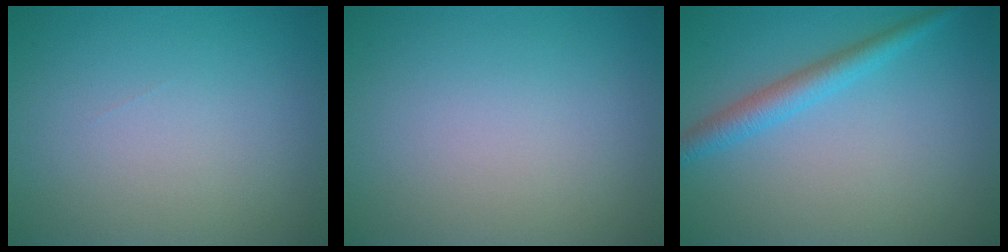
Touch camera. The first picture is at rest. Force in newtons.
{"total": 0.0}
{"total": 2.8, "press": 2.8, "slide": 0.0}